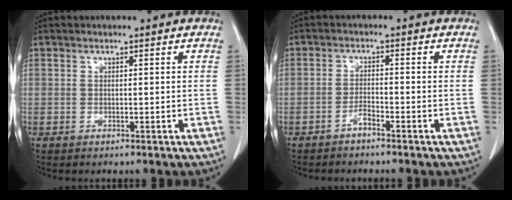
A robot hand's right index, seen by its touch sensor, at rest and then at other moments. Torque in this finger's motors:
{"motor_torque": [-0.03, 0.08, 0.05, 0.00]}